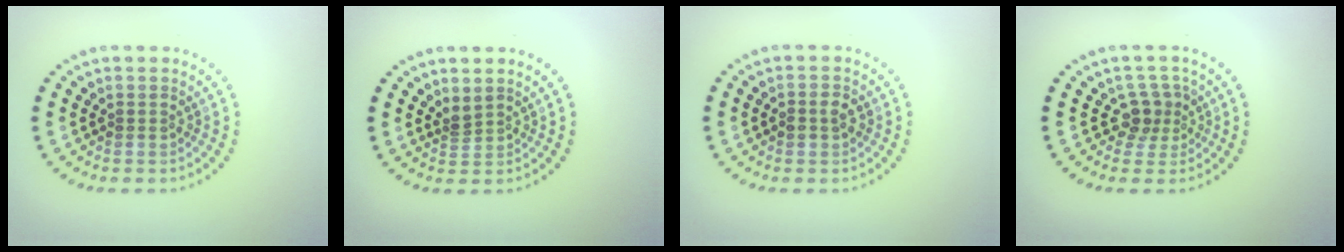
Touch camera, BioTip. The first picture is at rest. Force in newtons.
{"total": 1.1, "press": 0.6, "slide": 0.9}
{"total": 1.5, "press": 1.5, "slide": 0.1}
{"total": 2.4, "press": 1.8, "slide": 1.5}